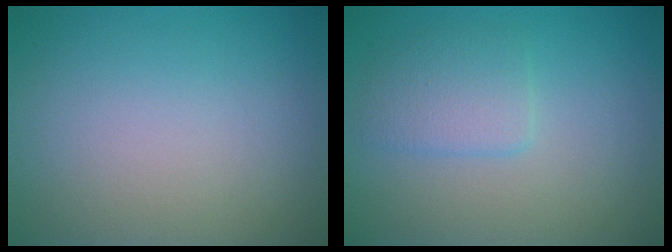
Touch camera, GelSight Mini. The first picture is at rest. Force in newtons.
{"total": 2.4, "press": 2.3, "slide": 0.2}